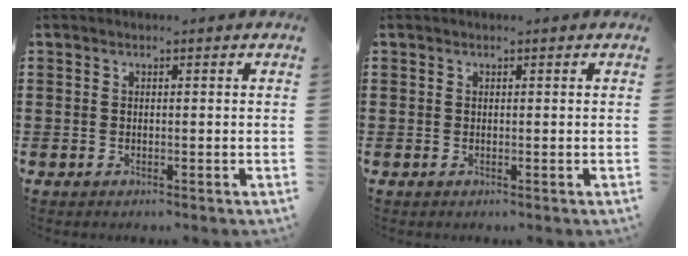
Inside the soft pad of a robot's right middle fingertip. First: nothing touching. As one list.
[{"total": 0.0}]